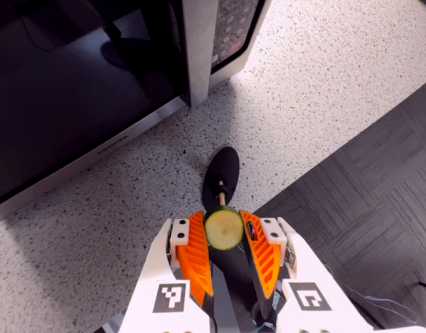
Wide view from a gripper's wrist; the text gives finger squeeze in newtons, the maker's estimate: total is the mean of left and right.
{"total": 8.4, "left": 8.0, "right": 8.9}